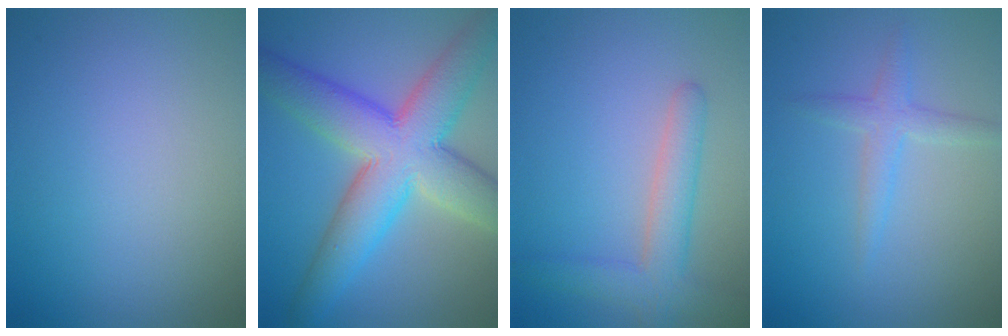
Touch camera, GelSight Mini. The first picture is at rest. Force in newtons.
{"total": 10.7, "press": 10.7, "slide": 0.5}
{"total": 3.8, "press": 3.8, "slide": 0.3}
{"total": 2.1, "press": 2.1, "slide": 0.1}